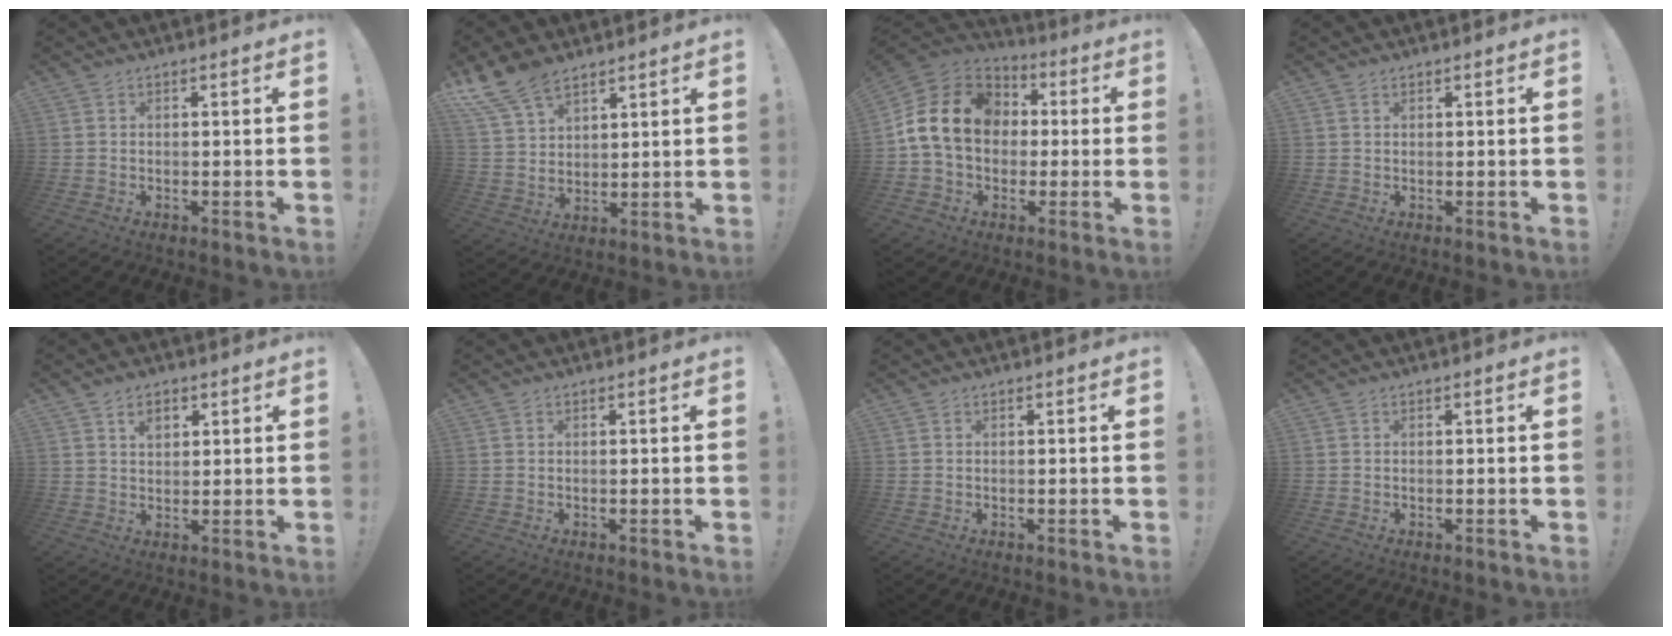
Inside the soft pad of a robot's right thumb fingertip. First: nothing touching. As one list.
[{"total": 12.2, "force": [9.1, 6.2, 5.4], "torque": [-0.109, -0.045, 0.177]}, {"total": 17.5, "force": [2.2, 13.5, 10.9], "torque": [-0.186, 0.014, 0.045]}, {"total": 0.6, "force": [0.5, 0.3, 0.2], "torque": [0.000, -0.002, 0.009]}, {"total": 4.1, "force": [2.2, 2.7, 2.1], "torque": [-0.023, -0.008, 0.036]}, {"total": 0.0}, {"total": 0.0}, {"total": 0.0}]